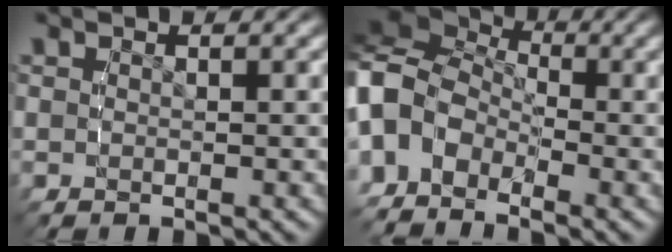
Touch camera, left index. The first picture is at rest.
{"total": 9.1, "force": [-0.8, 7.9, 4.5], "torque": [-0.124, -0.025, -0.028]}